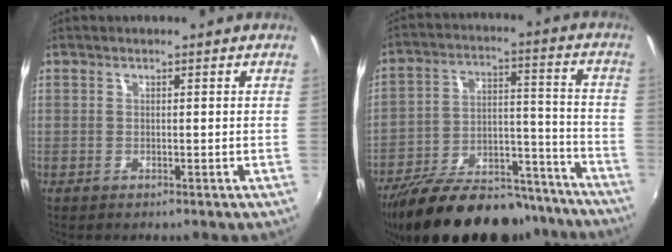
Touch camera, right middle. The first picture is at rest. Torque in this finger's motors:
{"motor_torque": [1.08, -1.05, 0.26, 0.20]}